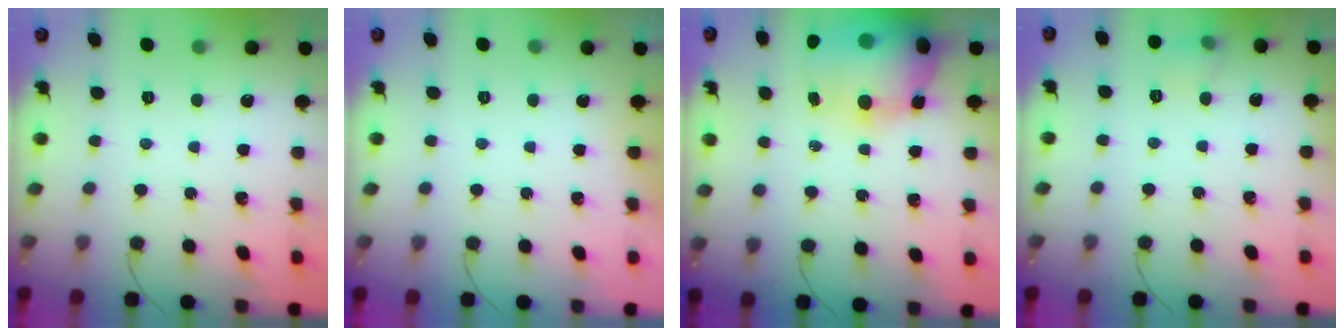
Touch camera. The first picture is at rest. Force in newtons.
{"total": 0.0}
{"total": 21.3, "press": 19.3, "slide": 8.9}
{"total": 6.6, "press": 6.2, "slide": 2.1}